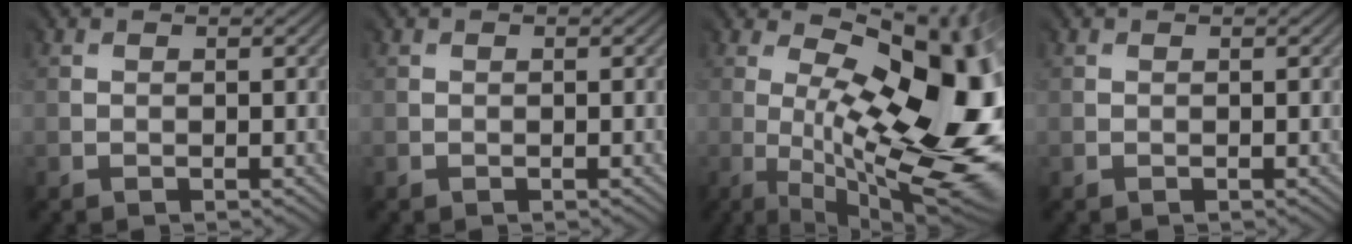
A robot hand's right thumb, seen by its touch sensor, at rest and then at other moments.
{"total": 0.0}
{"total": 19.2, "force": [0.4, 7.1, 17.9], "torque": [-0.236, 0.002, 0.013]}
{"total": 0.0}